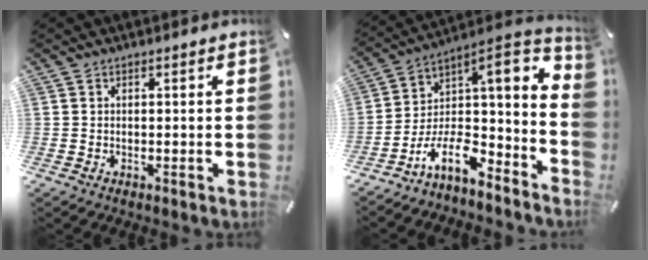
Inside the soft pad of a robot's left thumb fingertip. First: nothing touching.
{"total": 10.1, "force": [-4.3, 5.0, 7.6], "torque": [-0.106, 0.000, -0.077]}